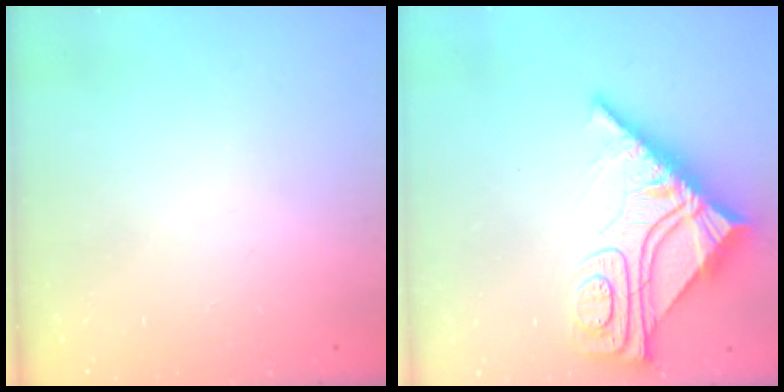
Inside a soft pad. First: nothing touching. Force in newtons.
{"total": 15.8, "press": 15.7, "slide": 1.6}